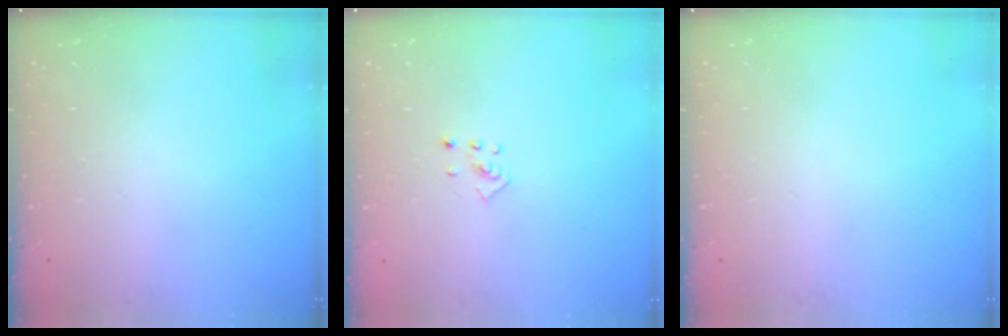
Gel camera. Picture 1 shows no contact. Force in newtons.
{"total": 2.0, "press": 1.9, "slide": 0.8}
{"total": 0.0}